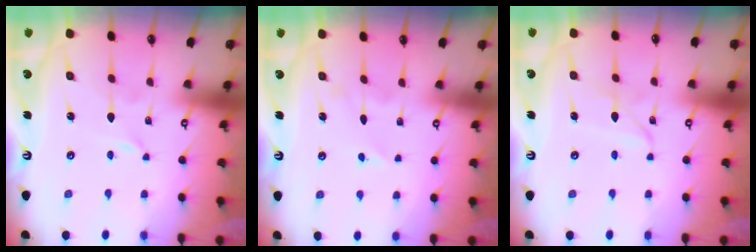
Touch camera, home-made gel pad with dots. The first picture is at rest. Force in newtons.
{"total": 4.7, "press": 4.7, "slide": 0.3}
{"total": 2.5, "press": 2.5, "slide": 0.1}